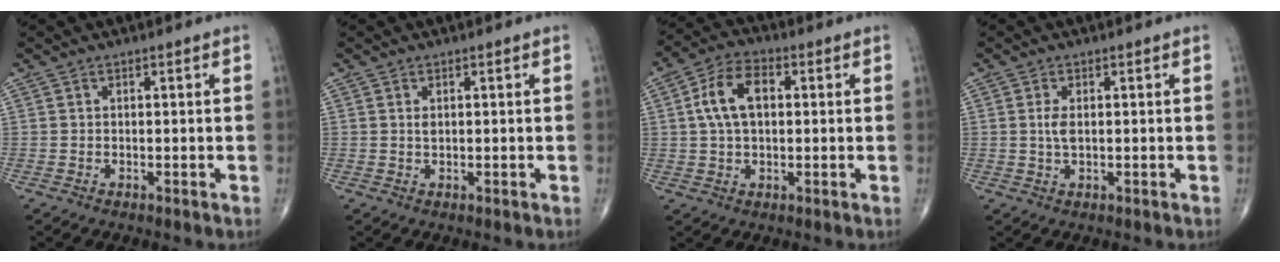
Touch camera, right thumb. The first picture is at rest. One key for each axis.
{"total": 0.9, "fx": 0.3, "fy": 0.5, "fz": 0.7, "tx": -0.011, "ty": -0.001, "tz": 0.007}
{"total": 9.0, "fx": 1.4, "fy": 5.4, "fz": 7.1, "tx": -0.131, "ty": 0.019, "tz": 0.024}
{"total": 2.4, "fx": 0.3, "fy": 1.1, "fz": 2.1, "tx": -0.045, "ty": 0.000, "tz": 0.008}